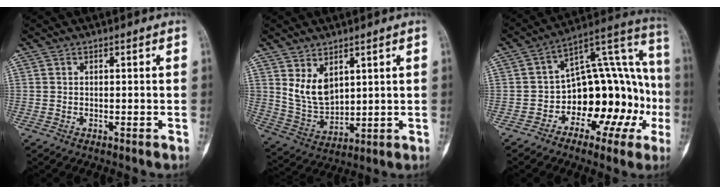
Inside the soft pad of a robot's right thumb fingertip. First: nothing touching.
{"total": 8.4, "force": [3.8, 5.2, 5.4], "torque": [-0.082, -0.030, 0.094]}
{"total": 20.3, "force": [-4.9, 11.9, 15.6], "torque": [-0.150, 0.087, -0.063]}